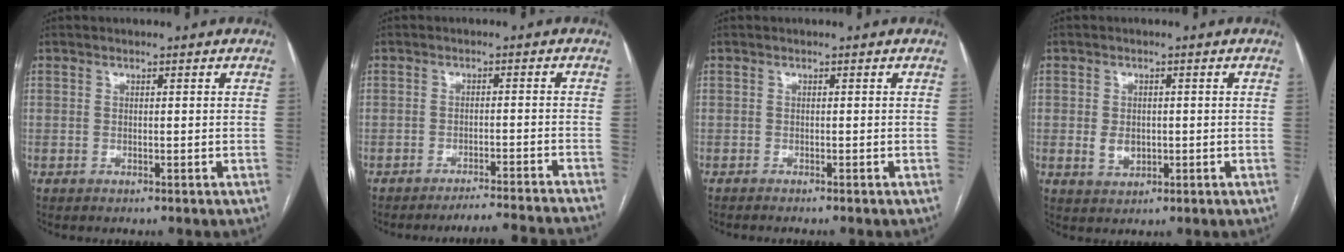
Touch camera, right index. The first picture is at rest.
{"total": 11.3, "force": [-10.8, -2.1, 2.4], "torque": [-0.001, -0.016, -0.139]}
{"total": 2.1, "force": [-1.8, -0.1, 1.1], "torque": [-0.012, 0.000, -0.023]}
{"total": 3.2, "force": [-0.3, 2.3, 2.1], "torque": [-0.037, 0.000, 0.004]}